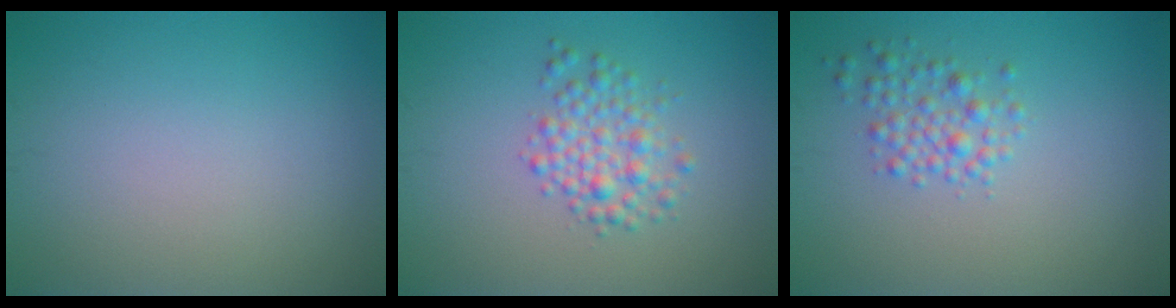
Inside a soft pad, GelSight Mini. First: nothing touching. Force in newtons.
{"total": 2.9, "press": 2.9, "slide": 0.0}
{"total": 2.3, "press": 2.3, "slide": 0.1}